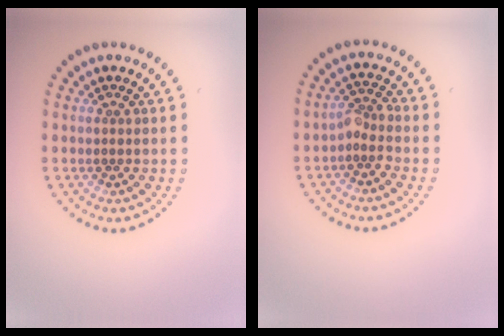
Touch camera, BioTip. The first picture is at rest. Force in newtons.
{"total": 2.0, "press": 1.5, "slide": 1.3}